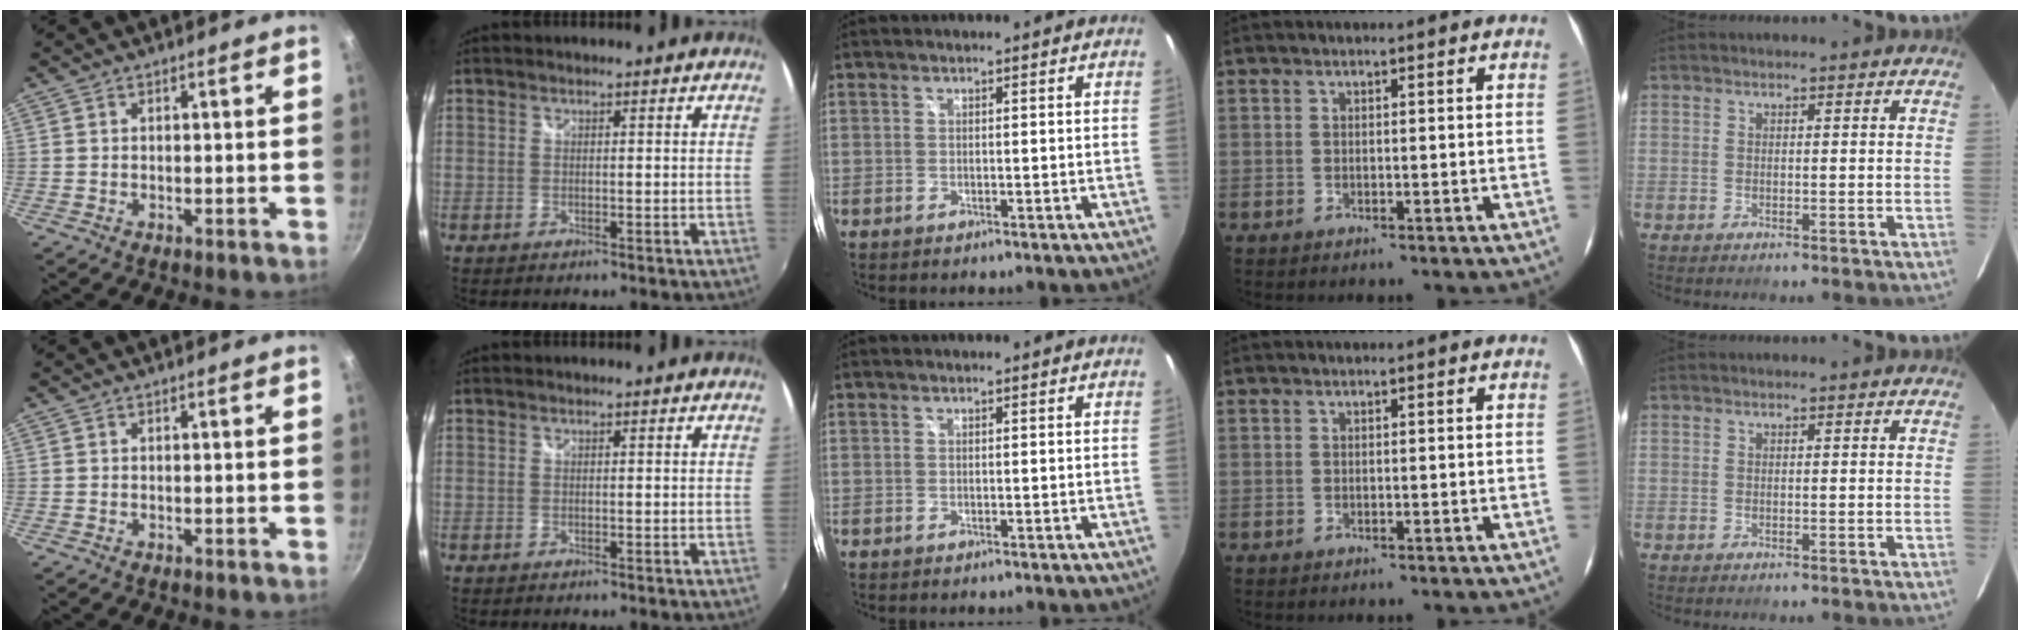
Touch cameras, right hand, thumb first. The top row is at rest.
{}